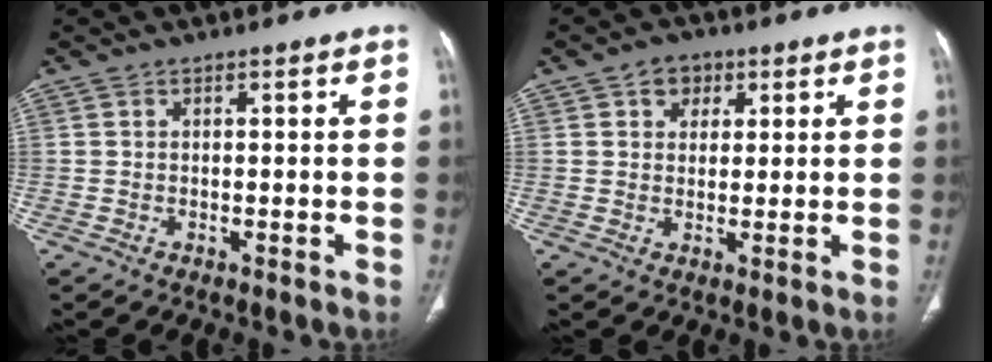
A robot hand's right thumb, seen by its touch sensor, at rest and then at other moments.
{"total": 4.5, "force": [2.1, 3.6, 1.8], "torque": [-0.002, -0.005, 0.029]}